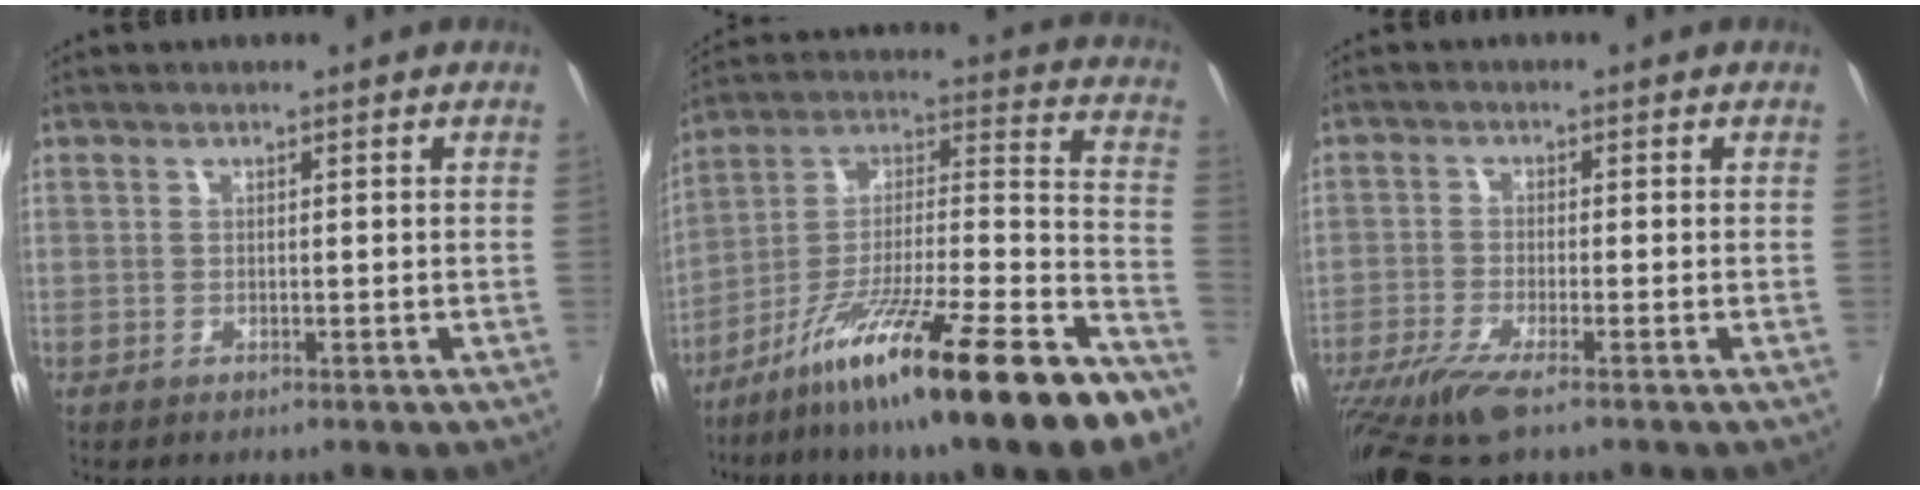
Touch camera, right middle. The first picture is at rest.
{"total": 24.6, "force": [-15.7, 1.5, 18.9], "torque": [-0.259, -0.016, -0.260]}
{"total": 10.7, "force": [-7.6, 1.5, 7.3], "torque": [-0.170, -0.046, -0.139]}